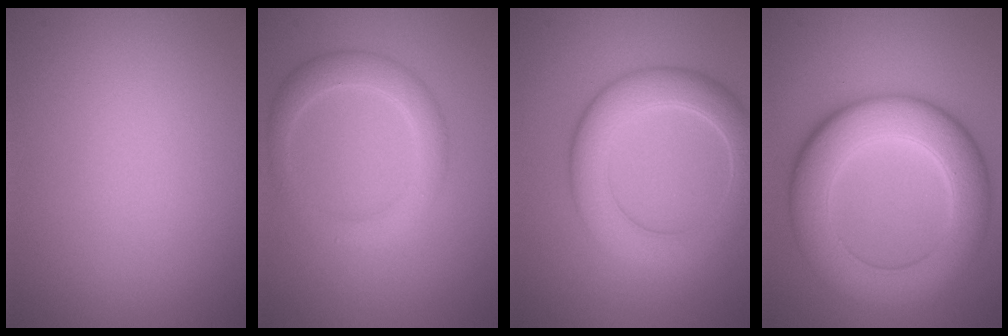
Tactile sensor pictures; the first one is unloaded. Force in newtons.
{"total": 3.2, "press": 3.2, "slide": 0.2}
{"total": 5.9, "press": 5.8, "slide": 0.5}
{"total": 9.1, "press": 9.1, "slide": 0.5}